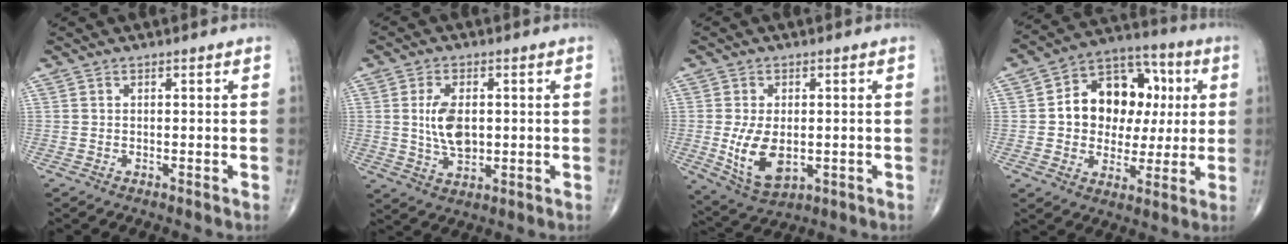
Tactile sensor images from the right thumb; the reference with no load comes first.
{"total": 7.7, "force": [0.6, 4.4, 6.3], "torque": [-0.110, -0.007, 0.016]}
{"total": 9.6, "force": [-1.1, 5.5, 7.7], "torque": [-0.136, -0.013, -0.006]}
{"total": 17.0, "force": [2.2, 12.6, 11.1], "torque": [-0.115, 0.024, 0.031]}